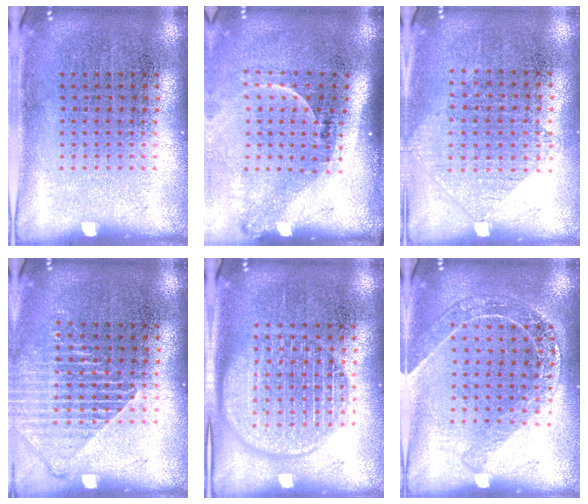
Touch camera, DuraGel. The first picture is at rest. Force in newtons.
{"total": 2.2, "press": 1.6, "slide": 1.6}
{"total": 0.9, "press": 0.9, "slide": 0.3}
{"total": 1.3, "press": 1.3, "slide": 0.4}
{"total": 2.8, "press": 2.8, "slide": 0.4}
{"total": 1.6, "press": 1.5, "slide": 0.5}